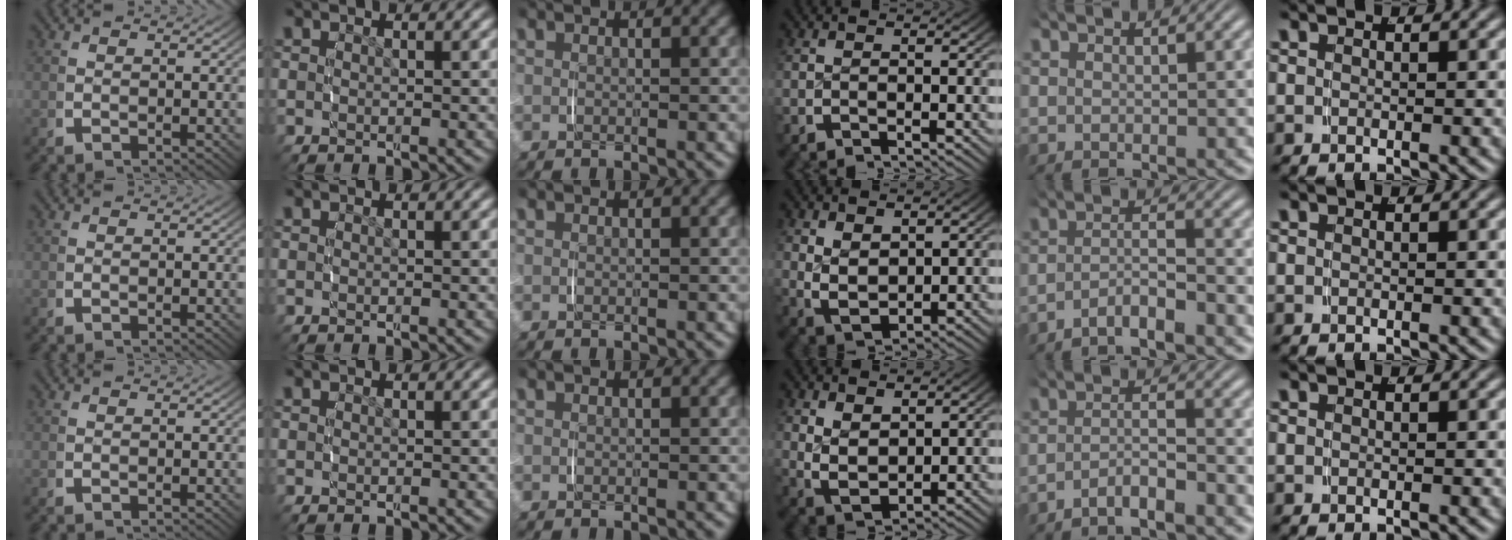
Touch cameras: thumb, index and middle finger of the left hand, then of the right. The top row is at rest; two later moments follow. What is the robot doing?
{"motion": "lift_and_place", "object": "pen bag"}